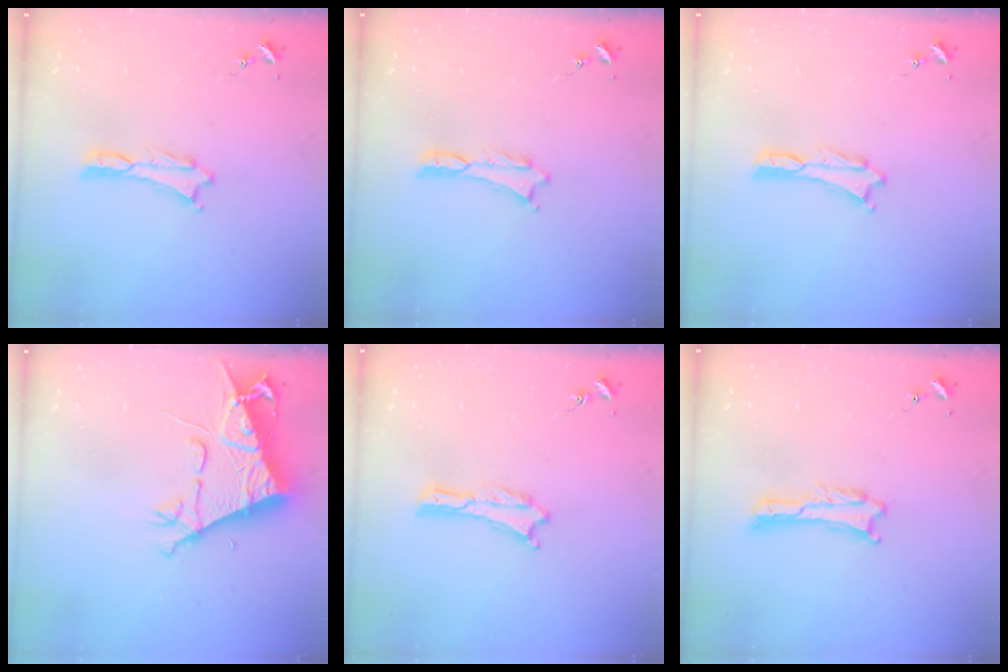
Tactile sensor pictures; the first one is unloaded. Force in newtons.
{"total": 0.0}
{"total": 0.0}
{"total": 10.1, "press": 10.0, "slide": 1.3}
{"total": 0.0}
{"total": 0.0}